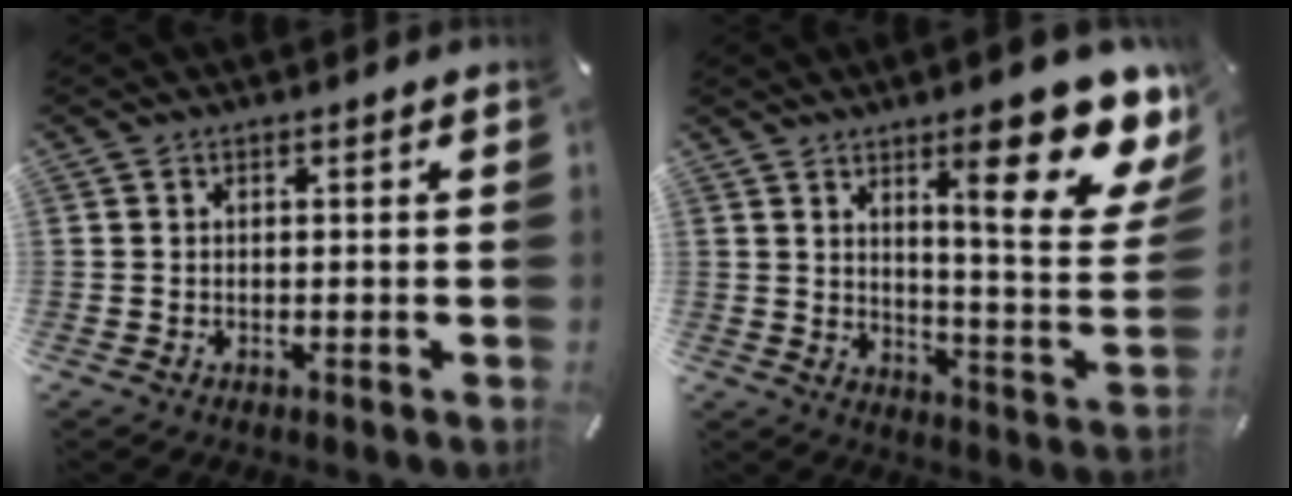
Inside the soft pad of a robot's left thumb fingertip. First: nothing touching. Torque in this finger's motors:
{"motor_torque": [1.12, 1.05, 2.01, -0.40, 0.26]}